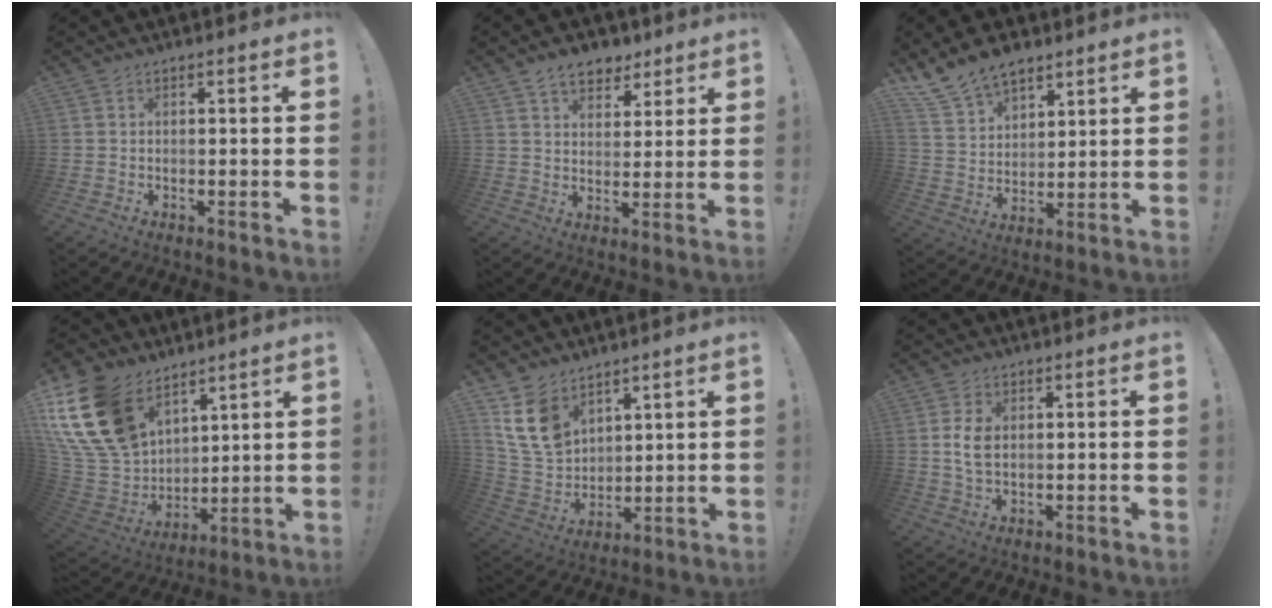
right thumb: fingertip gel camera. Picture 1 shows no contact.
{"total": 8.6, "force": [5.7, 5.5, 3.4], "torque": [-0.044, -0.029, 0.107]}
{"total": 11.9, "force": [9.4, 6.3, 3.7], "torque": [-0.072, -0.064, 0.181]}
{"total": 23.4, "force": [12.3, 15.6, 12.3], "torque": [-0.255, -0.067, 0.254]}
{"total": 15.0, "force": [8.7, 10.1, 7.0], "torque": [-0.142, -0.045, 0.175]}
{"total": 5.7, "force": [0.6, 3.8, 4.2], "torque": [-0.082, 0.003, 0.010]}